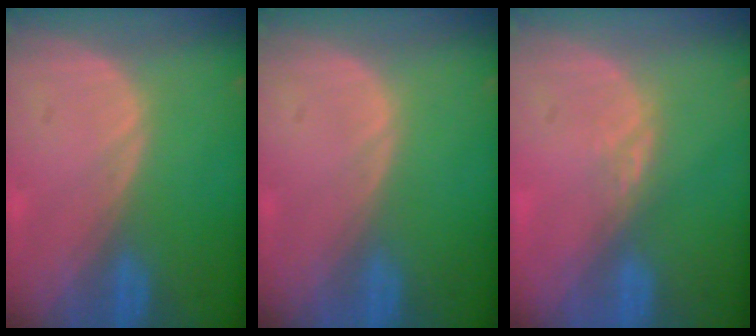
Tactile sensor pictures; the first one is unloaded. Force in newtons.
{"total": 0.0}
{"total": 2.0, "press": 1.5, "slide": 1.3}